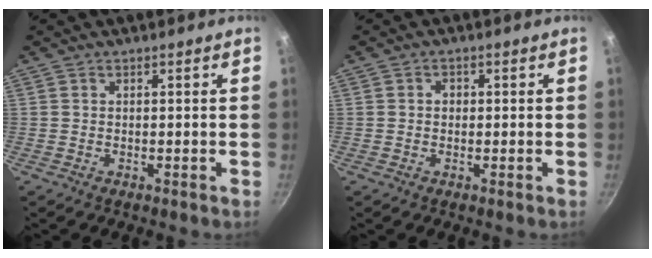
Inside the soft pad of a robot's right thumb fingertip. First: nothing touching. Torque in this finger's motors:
{"motor_torque": [-0.11, 0.33, 0.22, -0.14, -0.02]}